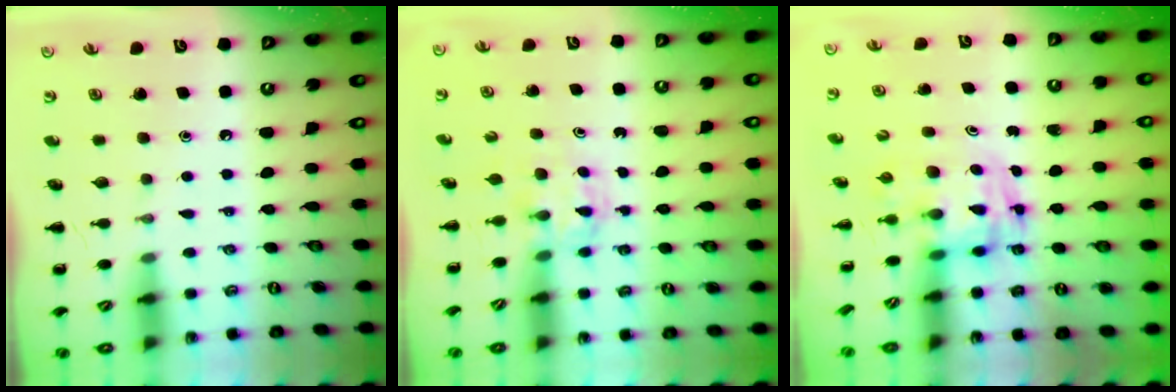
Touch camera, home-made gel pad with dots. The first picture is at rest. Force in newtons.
{"total": 2.6, "press": 2.4, "slide": 1.1}
{"total": 3.5, "press": 3.4, "slide": 0.5}